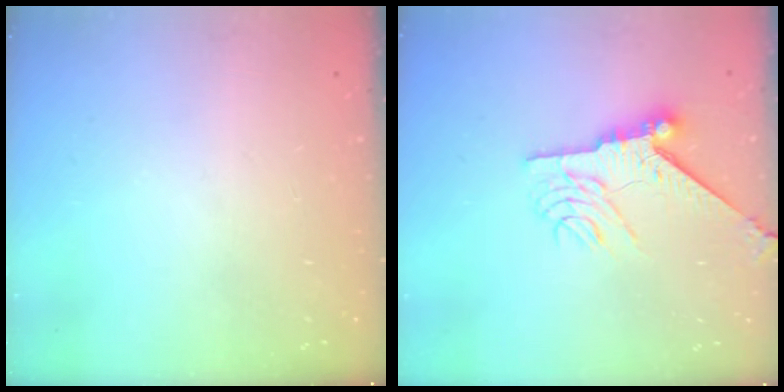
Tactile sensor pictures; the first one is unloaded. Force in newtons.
{"total": 9.5, "press": 9.5, "slide": 0.6}